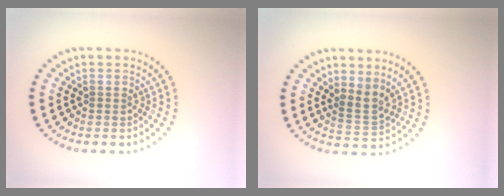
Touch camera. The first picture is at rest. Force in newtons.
{"total": 2.3, "press": 1.5, "slide": 1.7}